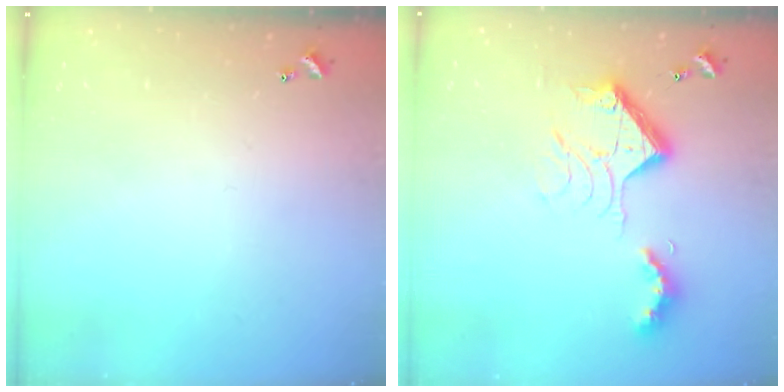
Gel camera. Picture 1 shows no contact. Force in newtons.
{"total": 15.7, "press": 15.7, "slide": 1.2}